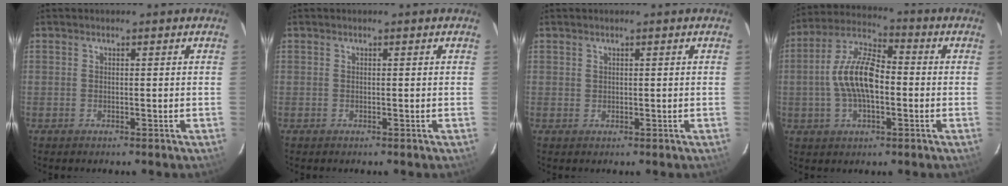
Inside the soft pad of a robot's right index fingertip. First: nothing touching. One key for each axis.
{"total": 0.0}
{"total": 0.5, "fx": 0.4, "fy": 0.4, "fz": 0.0, "tx": 0.002, "ty": 0.002, "tz": 0.008}
{"total": 12.0, "fx": -1.2, "fy": 5.5, "fz": 10.6, "tx": -0.216, "ty": 0.015, "tz": -0.026}